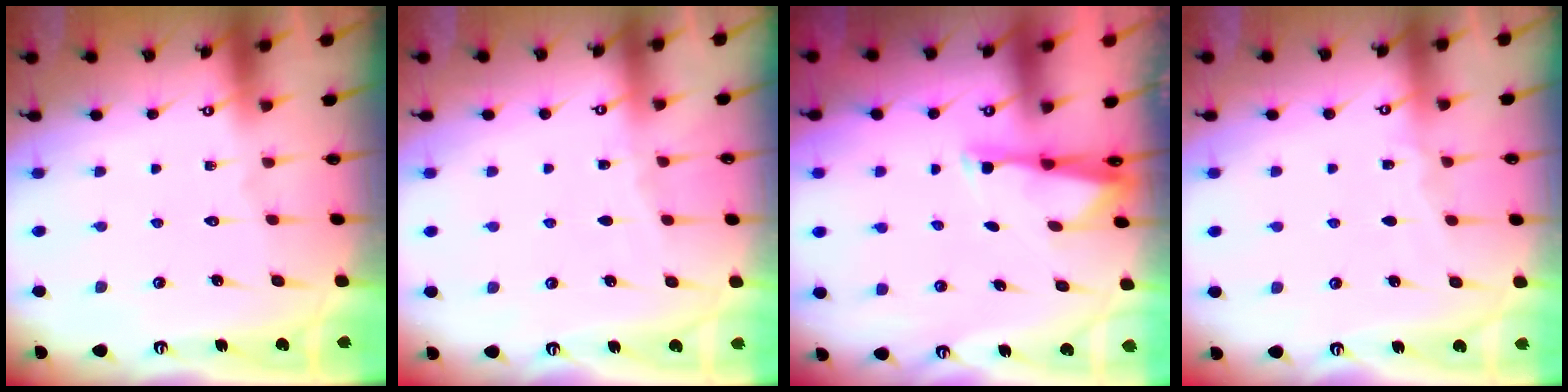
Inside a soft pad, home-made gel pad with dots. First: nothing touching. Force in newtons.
{"total": 2.7, "press": 2.7, "slide": 0.4}
{"total": 2.7, "press": 2.7, "slide": 0.5}
{"total": 2.8, "press": 2.8, "slide": 0.3}